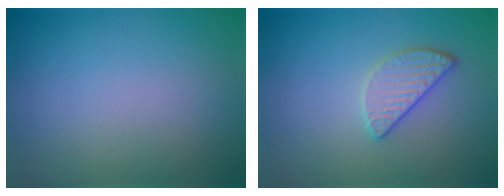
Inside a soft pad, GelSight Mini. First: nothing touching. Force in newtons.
{"total": 2.5, "press": 2.3, "slide": 0.8}